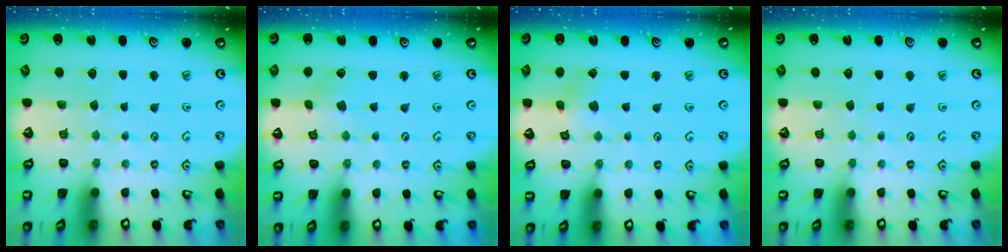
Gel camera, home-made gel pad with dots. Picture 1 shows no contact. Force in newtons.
{"total": 1.4, "press": 1.4, "slide": 0.2}
{"total": 2.2, "press": 2.2, "slide": 0.3}
{"total": 0.0}